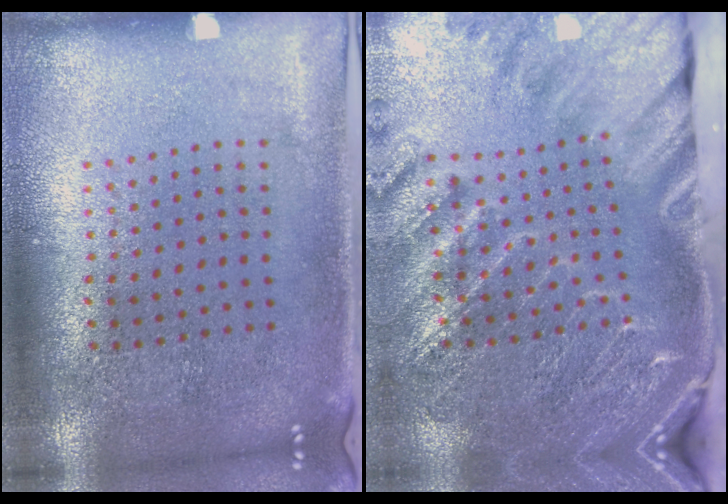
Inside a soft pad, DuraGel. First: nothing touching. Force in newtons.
{"total": 3.1, "press": 3.0, "slide": 0.7}